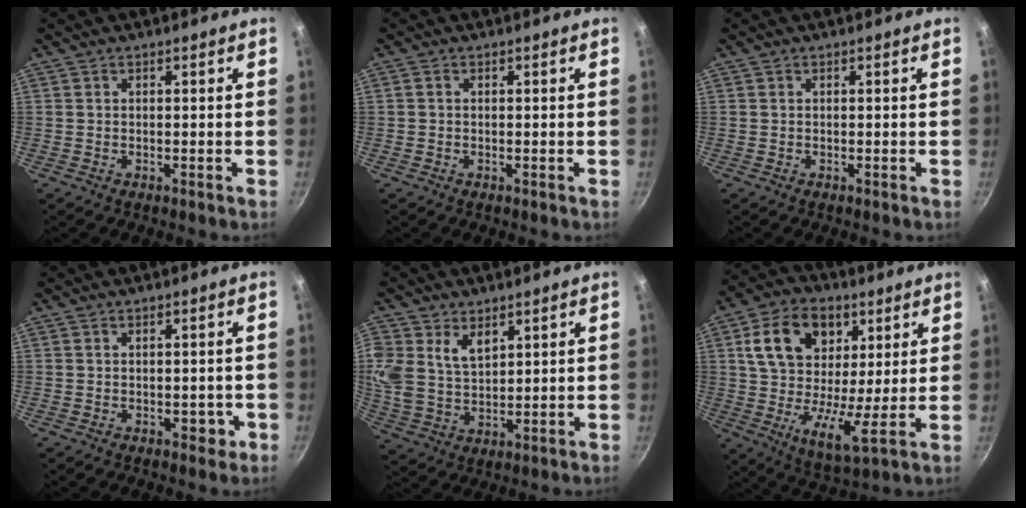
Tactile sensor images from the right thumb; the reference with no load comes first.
{"total": 0.5, "force": [0.0, 0.4, 0.3], "torque": [-0.006, 0.004, 0.000]}
{"total": 0.0}
{"total": 2.5, "force": [-0.8, 1.7, 1.7], "torque": [0.004, 0.009, -0.007]}
{"total": 11.5, "force": [5.1, 7.9, 6.7], "torque": [-0.149, -0.009, 0.108]}
{"total": 17.7, "force": [6.3, 11.0, 12.2], "torque": [-0.194, -0.021, 0.097]}